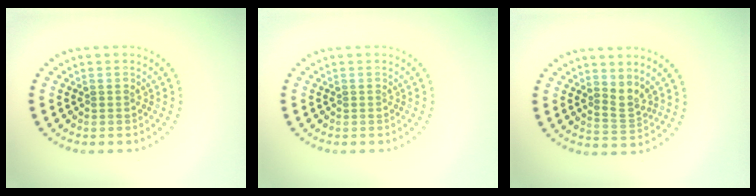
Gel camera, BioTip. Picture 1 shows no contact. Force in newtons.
{"total": 0.0}
{"total": 2.2, "press": 1.4, "slide": 1.7}